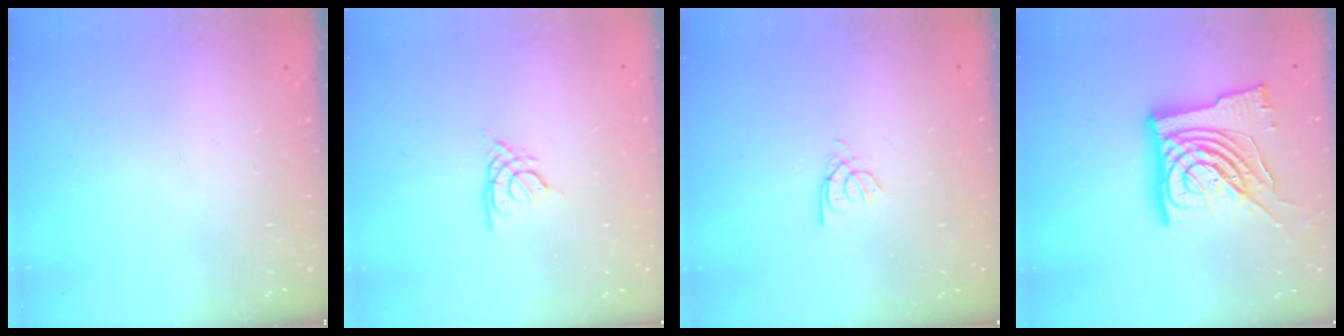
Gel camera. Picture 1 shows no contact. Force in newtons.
{"total": 2.6, "press": 2.6, "slide": 0.6}
{"total": 2.2, "press": 2.2, "slide": 0.2}
{"total": 19.1, "press": 18.9, "slide": 2.7}